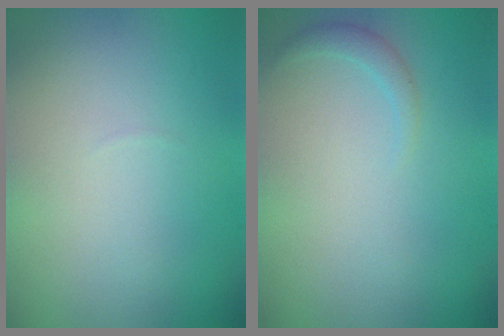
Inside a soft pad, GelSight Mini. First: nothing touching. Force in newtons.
{"total": 1.0, "press": 1.0, "slide": 0.1}